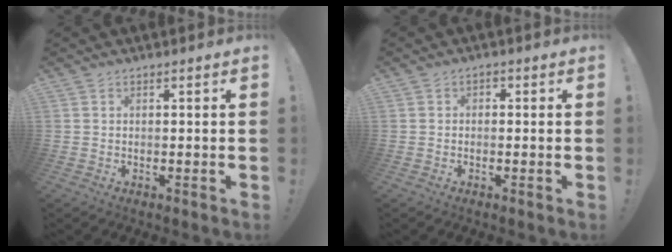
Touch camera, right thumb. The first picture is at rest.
{"total": 1.2, "force": [-0.9, 0.7, 0.5], "torque": [-0.005, 0.004, -0.015]}